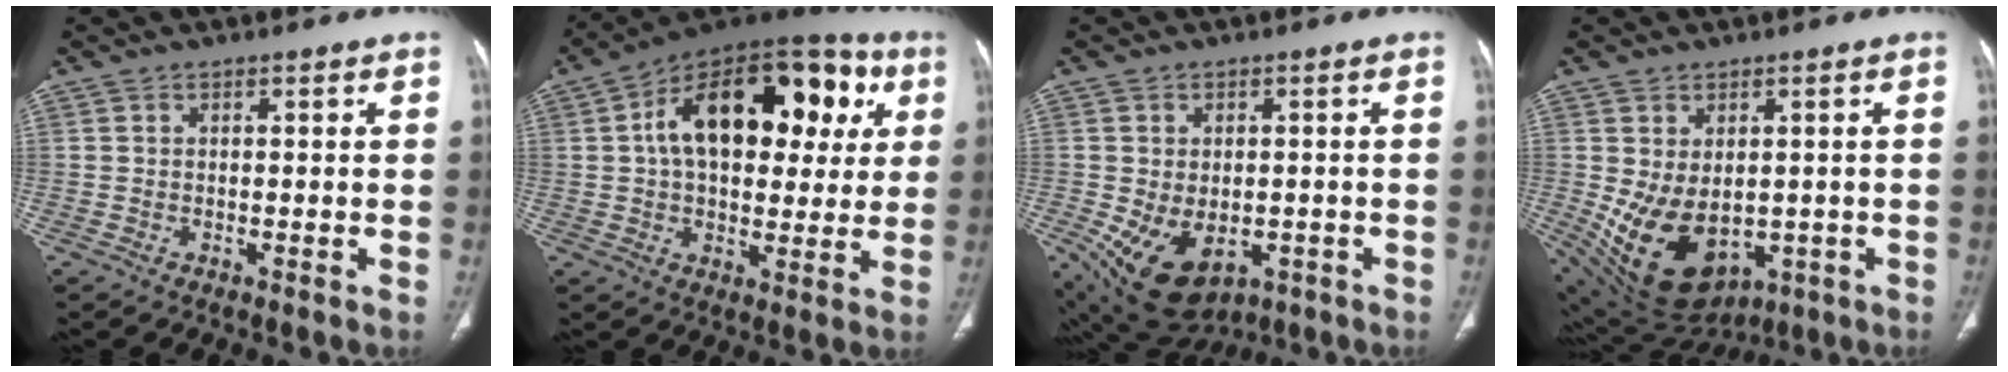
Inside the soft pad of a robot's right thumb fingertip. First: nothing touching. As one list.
[{"total": 25.2, "force": [6.0, 14.3, 19.9], "torque": [-0.268, 0.028, 0.082]}, {"total": 12.5, "force": [-4.1, 8.2, 8.5], "torque": [-0.139, -0.001, -0.040]}, {"total": 14.5, "force": [-2.3, 9.8, 10.4], "torque": [-0.170, -0.011, 0.001]}]